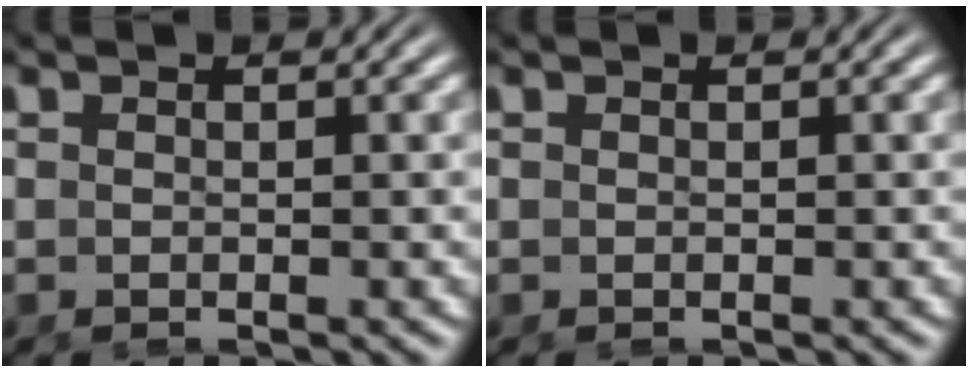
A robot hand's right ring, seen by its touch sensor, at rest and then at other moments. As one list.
[{"total": 0.0}]